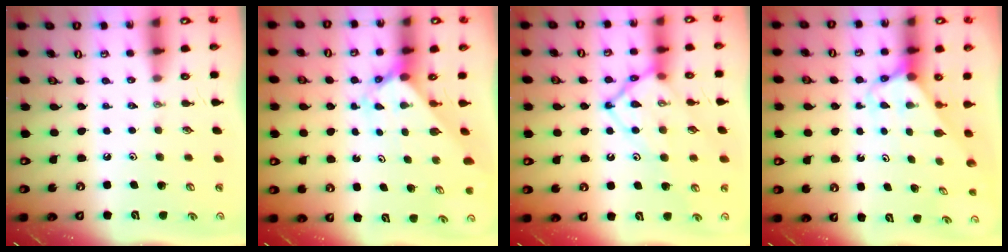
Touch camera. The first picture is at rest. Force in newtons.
{"total": 2.4, "press": 2.4, "slide": 0.2}
{"total": 14.5, "press": 14.4, "slide": 1.2}
{"total": 2.8, "press": 2.8, "slide": 0.2}